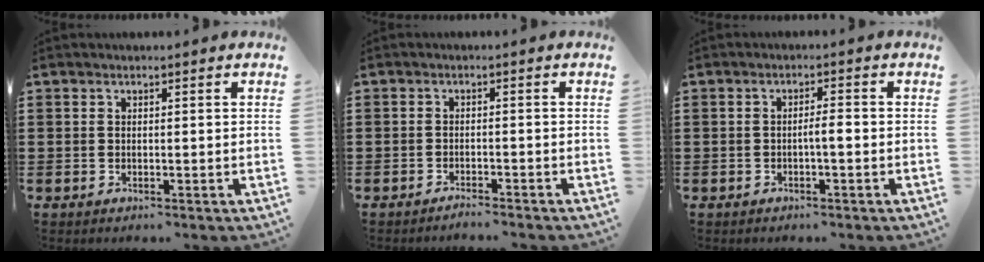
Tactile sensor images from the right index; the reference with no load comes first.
{"total": 1.5, "force": [-1.5, -0.1, 0.3], "torque": [-0.008, 0.002, -0.029]}
{"total": 2.1, "force": [-0.7, 0.3, 2.0], "torque": [-0.037, 0.001, -0.013]}